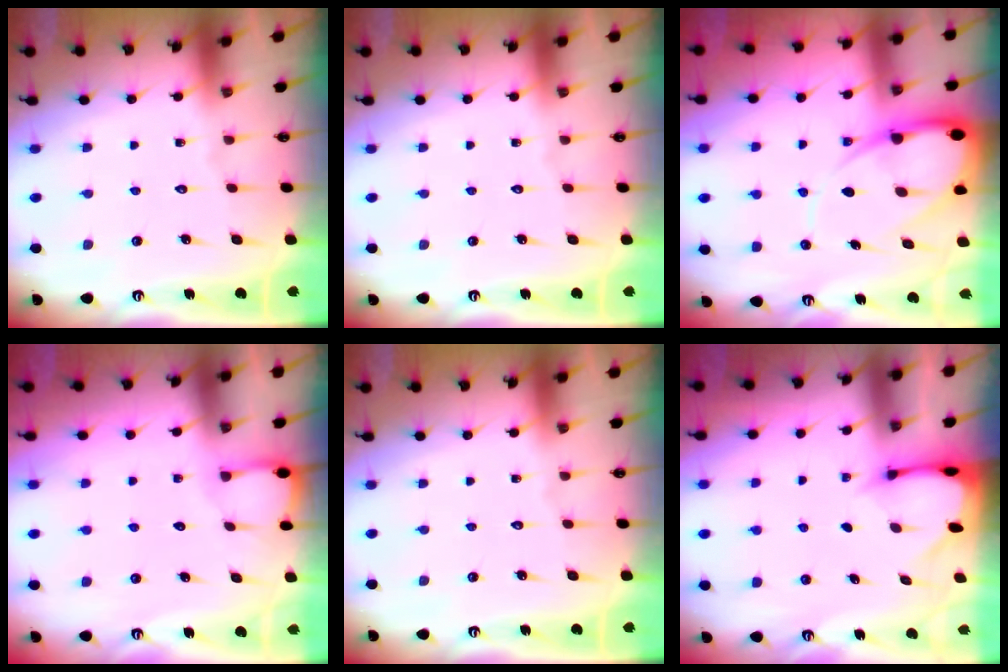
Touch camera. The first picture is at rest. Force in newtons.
{"total": 0.0}
{"total": 12.3, "press": 12.3, "slide": 1.2}
{"total": 2.5, "press": 2.4, "slide": 0.4}
{"total": 0.0}
{"total": 2.4, "press": 2.4, "slide": 0.1}